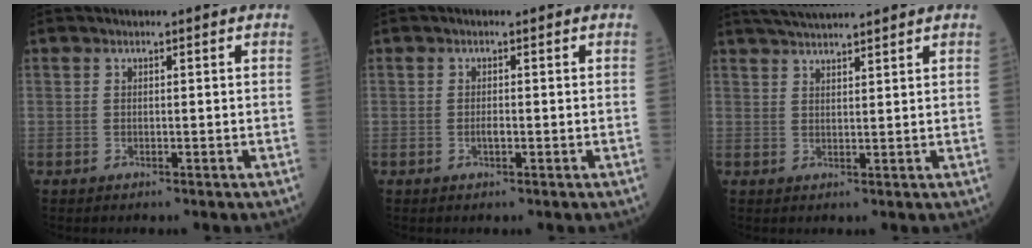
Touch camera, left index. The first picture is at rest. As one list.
[{"total": 0.9, "force": [-0.4, 0.3, 0.7], "torque": [-0.015, -0.001, -0.008]}, {"total": 6.2, "force": [5.6, -0.3, 2.6], "torque": [-0.048, 0.025, 0.094]}]